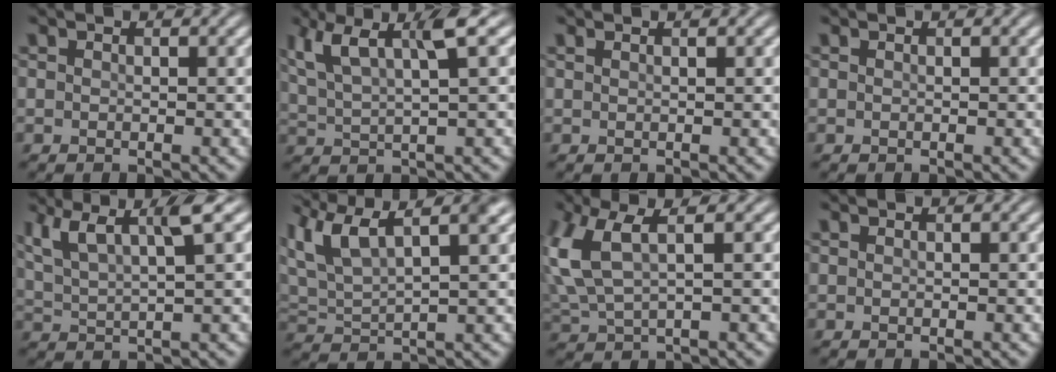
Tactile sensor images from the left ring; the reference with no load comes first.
{"total": 6.3, "force": [3.2, 1.4, 5.2], "torque": [-0.097, 0.013, 0.062]}
{"total": 0.7, "force": [0.5, 0.2, 0.4], "torque": [-0.005, -0.002, 0.004]}
{"total": 0.0}
{"total": 6.0, "force": [3.4, 1.3, 4.7], "torque": [-0.088, 0.015, 0.067]}
{"total": 10.9, "force": [6.4, 4.0, 7.9], "torque": [-0.158, 0.044, 0.096]}
{"total": 6.3, "force": [1.7, 2.8, 5.4], "torque": [-0.146, 0.006, 0.037]}
{"total": 0.0}